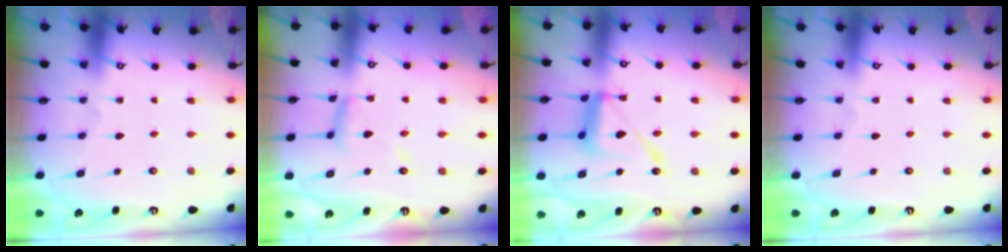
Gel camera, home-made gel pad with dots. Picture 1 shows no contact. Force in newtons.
{"total": 9.8, "press": 9.8, "slide": 0.7}
{"total": 13.5, "press": 13.4, "slide": 1.1}
{"total": 0.0}